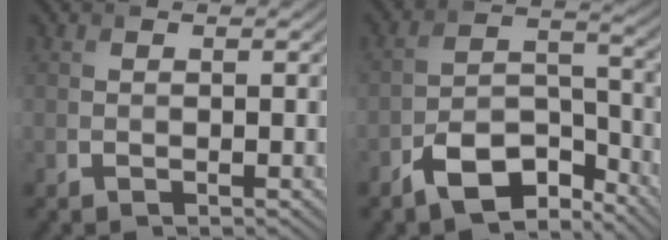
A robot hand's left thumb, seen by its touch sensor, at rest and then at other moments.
{"total": 8.9, "force": [-6.5, 4.0, 4.7], "torque": [-0.076, -0.002, -0.128]}